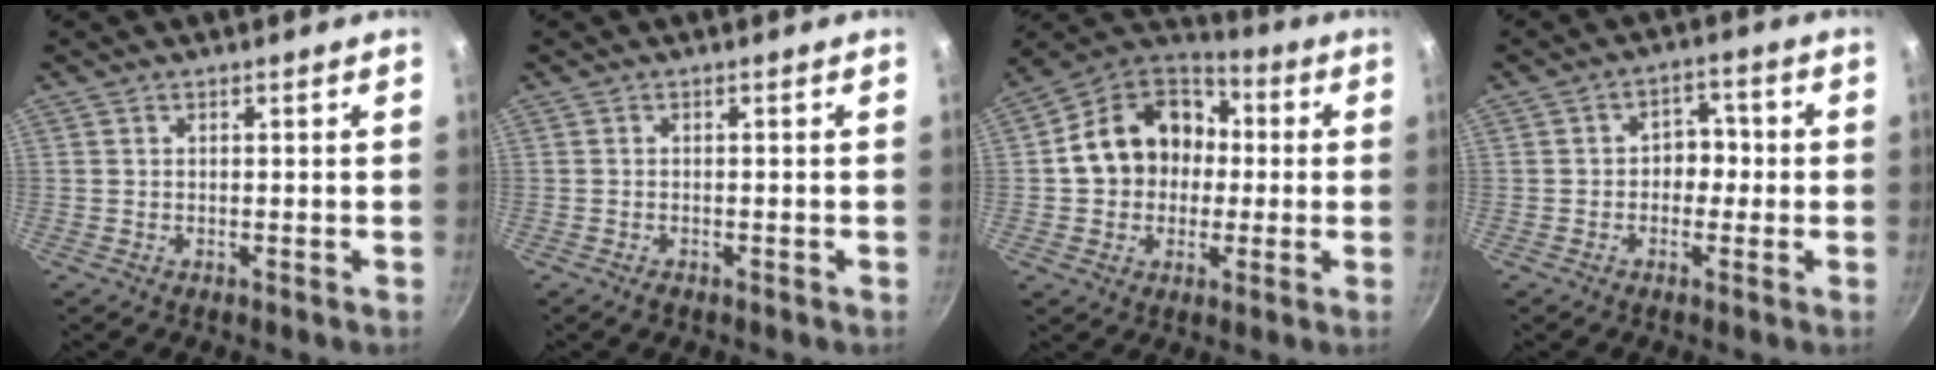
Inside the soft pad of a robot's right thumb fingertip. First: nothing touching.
{"total": 1.1, "force": [-0.8, 0.6, 0.5], "torque": [-0.013, 0.003, -0.011]}
{"total": 16.7, "force": [0.8, 13.9, 9.2], "torque": [-0.123, 0.040, 0.001]}
{"total": 5.1, "force": [-0.5, 4.1, 3.0], "torque": [0.006, 0.015, -0.015]}